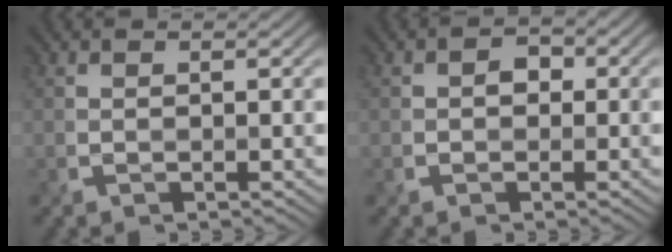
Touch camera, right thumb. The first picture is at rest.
{"total": 1.9, "force": [-0.3, 1.7, 0.8], "torque": [-0.010, 0.001, -0.008]}